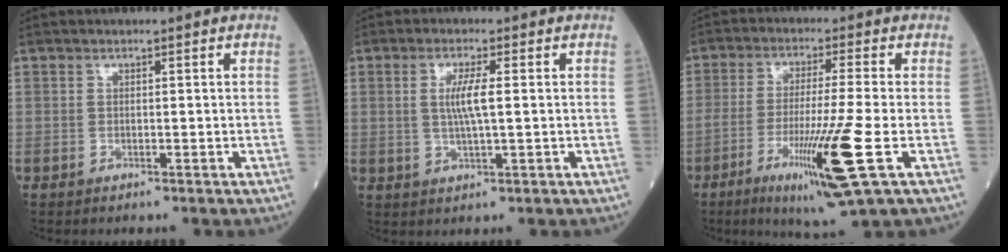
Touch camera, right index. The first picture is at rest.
{"total": 4.4, "force": [0.6, 0.2, 4.3], "torque": [-0.087, -0.003, 0.011]}
{"total": 13.0, "force": [-4.9, -1.2, 12.0], "torque": [-0.226, -0.038, -0.086]}